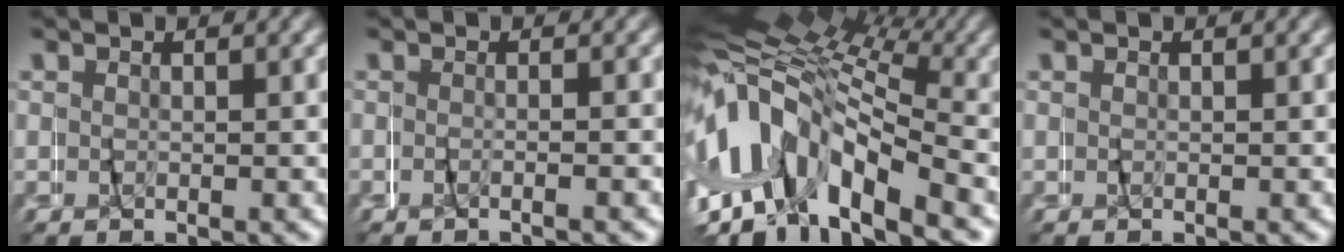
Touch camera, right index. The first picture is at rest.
{"total": 1.3, "force": [-1.1, -0.7, 0.0], "torque": [-0.013, 0.005, -0.022]}
{"total": 16.1, "force": [-1.9, 12.2, 10.3], "torque": [-0.221, -0.003, -0.040]}
{"total": 0.0}